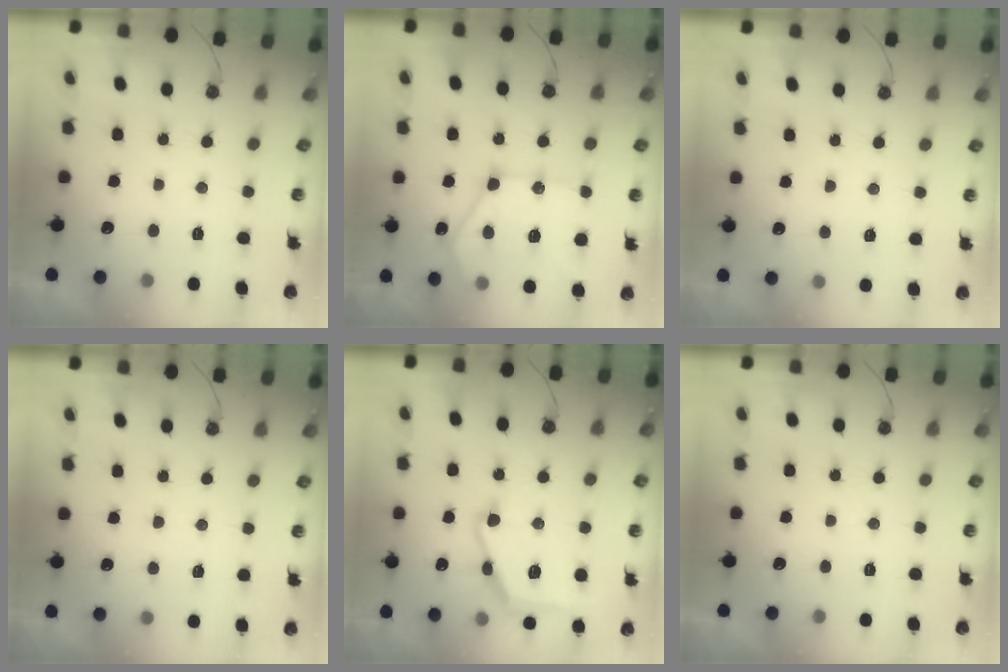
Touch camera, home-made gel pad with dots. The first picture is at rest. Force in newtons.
{"total": 19.0, "press": 19.0, "slide": 1.4}
{"total": 4.1, "press": 4.0, "slide": 0.6}
{"total": 2.8, "press": 2.8, "slide": 0.4}
{"total": 14.3, "press": 14.2, "slide": 0.5}
{"total": 0.0}